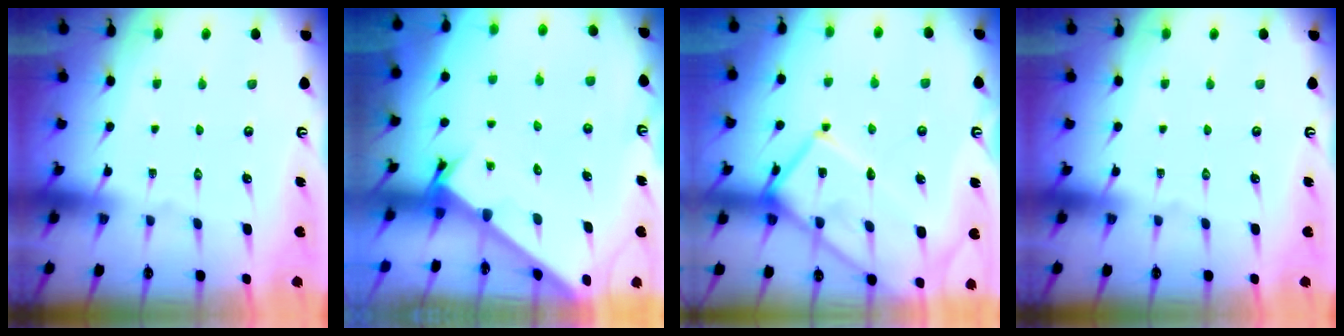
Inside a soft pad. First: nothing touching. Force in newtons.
{"total": 2.6, "press": 2.6, "slide": 0.3}
{"total": 15.1, "press": 15.0, "slide": 1.6}
{"total": 0.0}